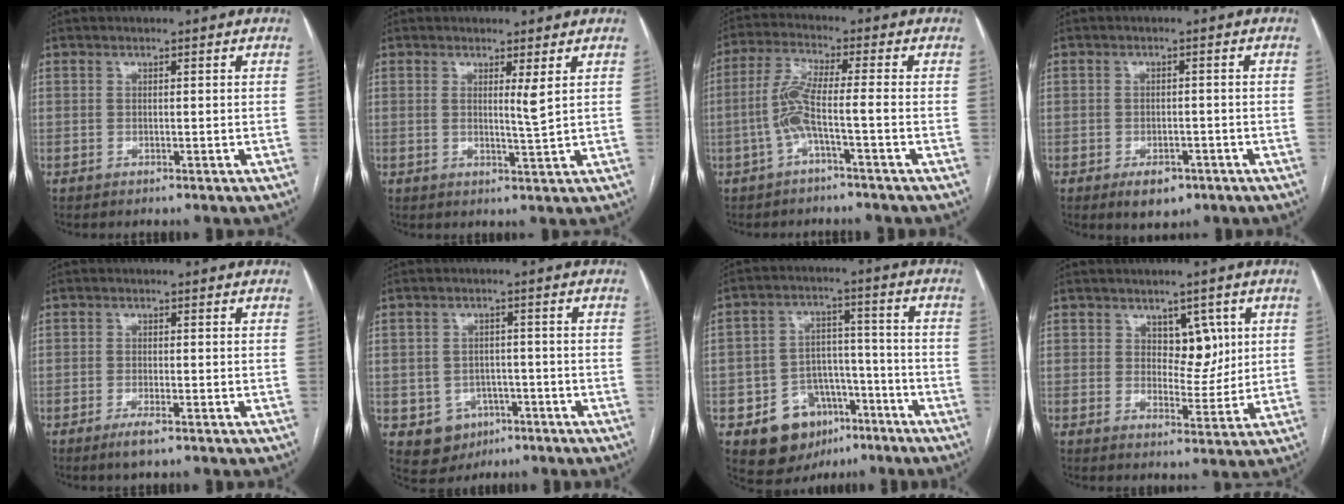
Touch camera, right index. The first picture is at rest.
{"total": 2.5, "force": [1.0, -0.4, 2.3], "torque": [-0.039, -0.012, 0.017]}
{"total": 6.1, "force": [-2.0, -0.1, 5.8], "torque": [-0.125, 0.015, -0.042]}
{"total": 4.2, "force": [-2.5, 2.5, 2.4], "torque": [-0.034, 0.000, -0.028]}
{"total": 2.4, "force": [-1.5, 0.3, 1.8], "torque": [-0.036, -0.003, -0.026]}
{"total": 6.0, "force": [-2.5, 5.2, 1.4], "torque": [-0.019, 0.008, -0.024]}
{"total": 11.0, "force": [-5.7, 8.3, 4.5], "torque": [-0.066, 0.034, -0.077]}
{"total": 5.2, "force": [2.0, 3.1, 3.7], "torque": [-0.043, 0.002, 0.034]}